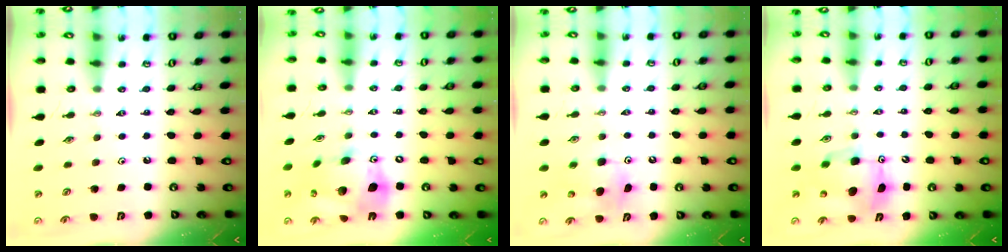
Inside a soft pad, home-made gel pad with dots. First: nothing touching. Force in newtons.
{"total": 19.3, "press": 19.0, "slide": 3.2}
{"total": 7.0, "press": 6.9, "slide": 1.4}
{"total": 9.5, "press": 9.4, "slide": 0.9}